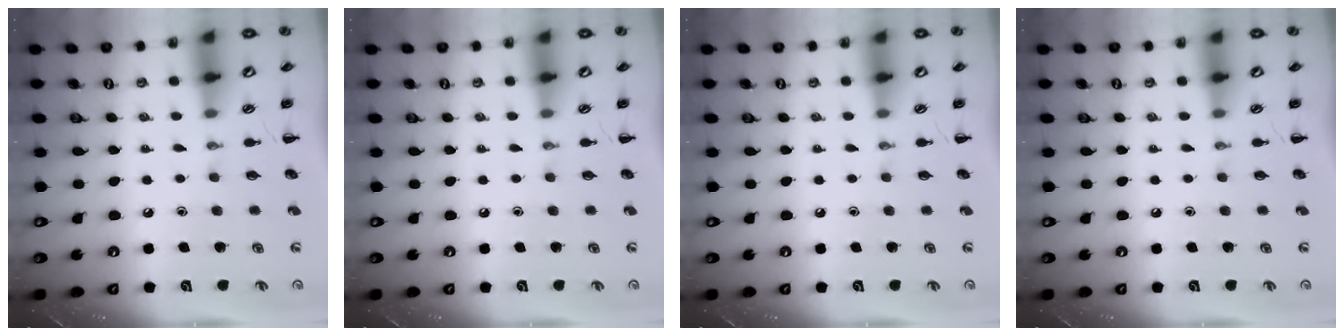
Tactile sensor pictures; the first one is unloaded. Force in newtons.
{"total": 0.0}
{"total": 0.0}
{"total": 0.0}